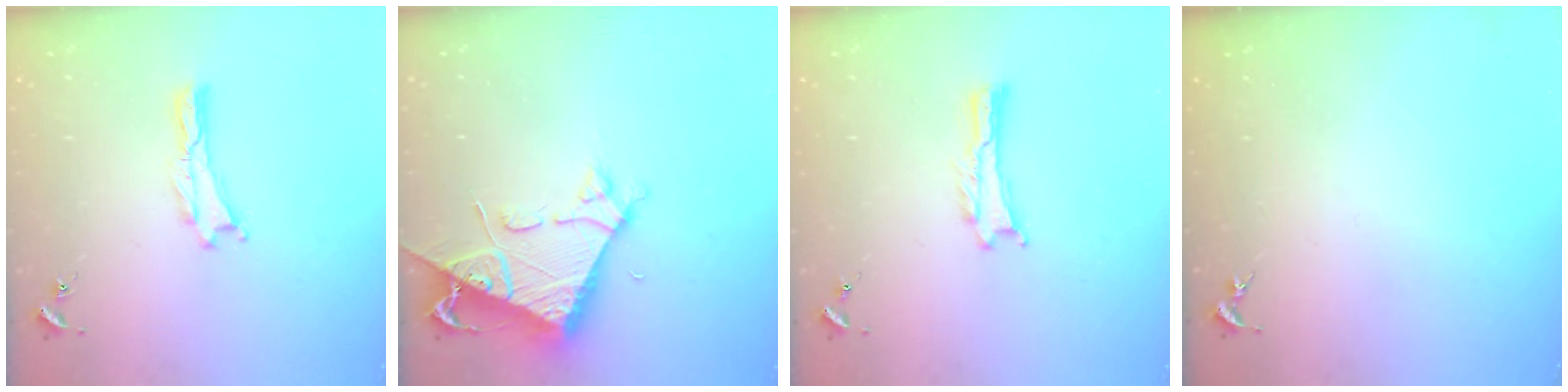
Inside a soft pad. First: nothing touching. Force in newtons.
{"total": 7.5, "press": 7.5, "slide": 0.7}
{"total": 0.0}
{"total": 0.0}